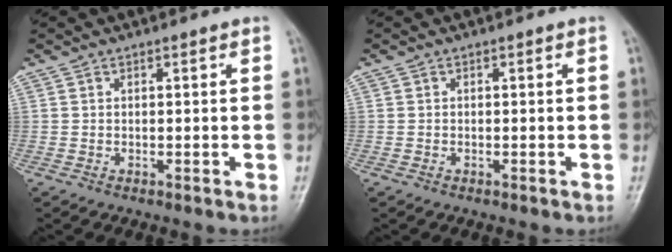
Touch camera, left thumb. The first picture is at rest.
{"total": 0.0}